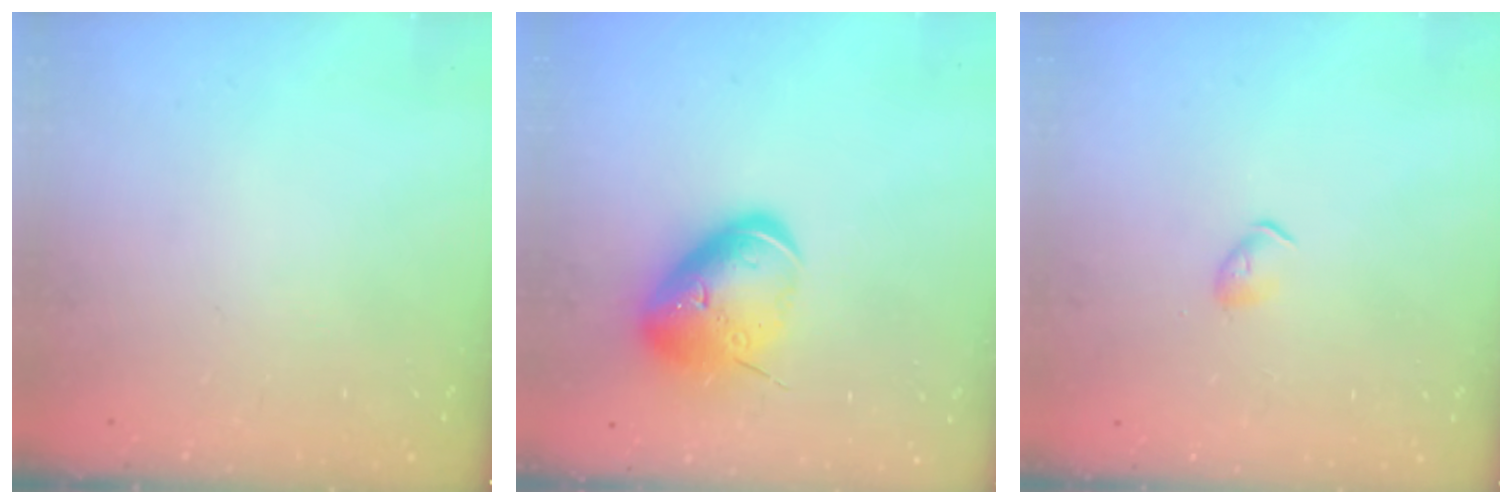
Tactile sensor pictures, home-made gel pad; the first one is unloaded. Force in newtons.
{"total": 15.1, "press": 14.9, "slide": 2.5}
{"total": 3.0, "press": 2.9, "slide": 0.6}